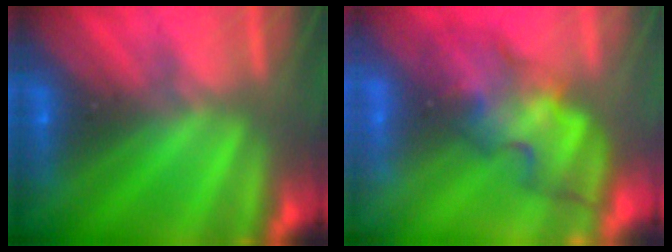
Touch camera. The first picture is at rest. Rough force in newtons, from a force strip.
{"total": 3.5}